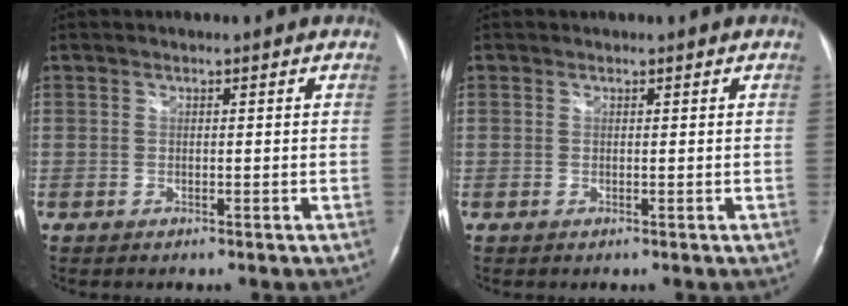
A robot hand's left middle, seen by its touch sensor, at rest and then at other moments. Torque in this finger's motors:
{"motor_torque": [0.07, 0.04, -0.09, 0.00]}